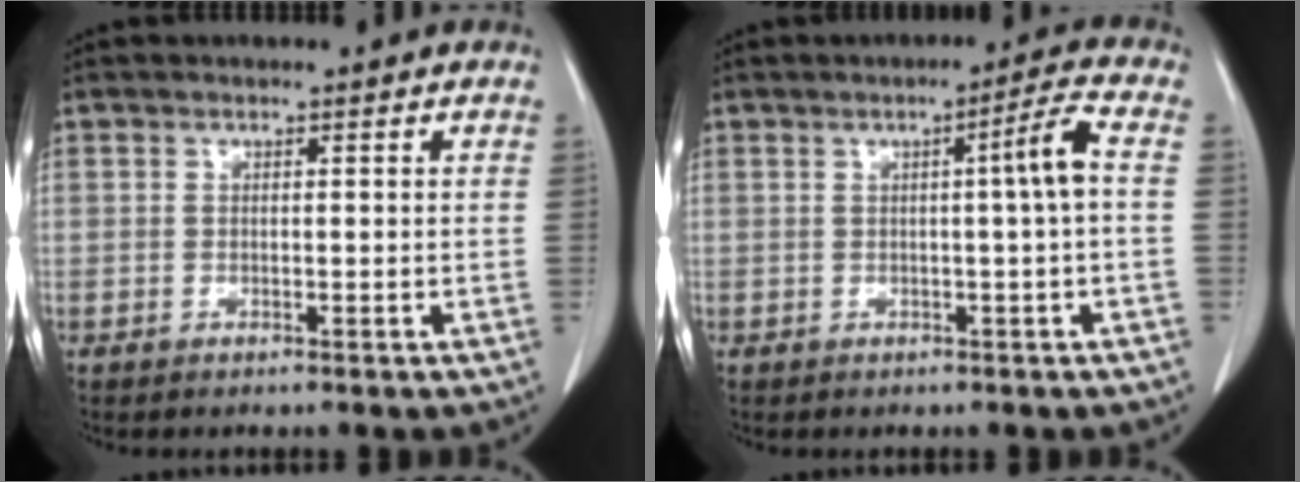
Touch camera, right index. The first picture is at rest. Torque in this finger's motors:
{"motor_torque": [0.53, -0.04, 0.03, 0.03]}